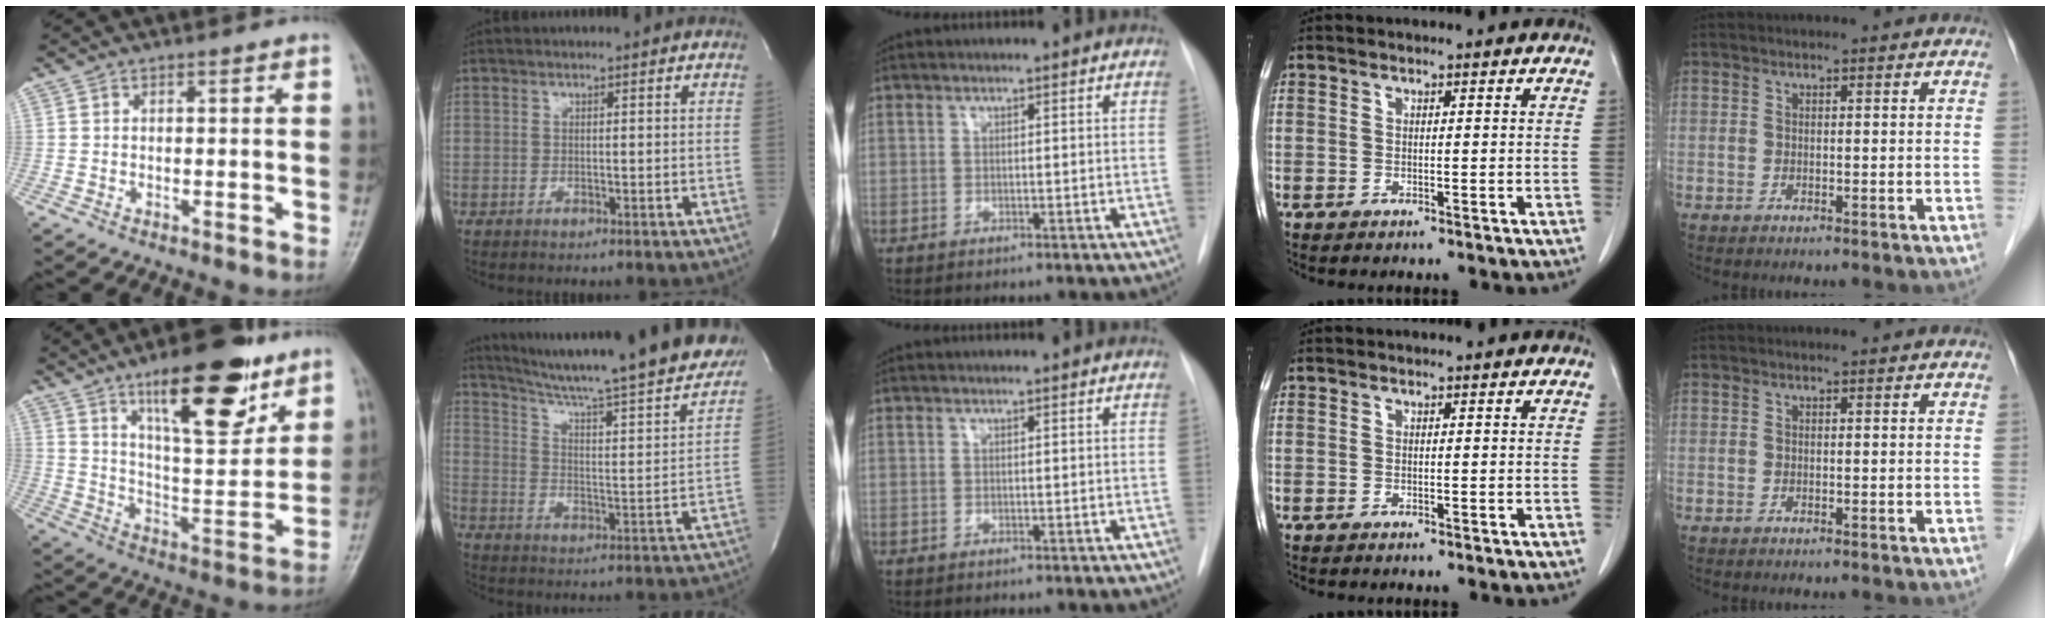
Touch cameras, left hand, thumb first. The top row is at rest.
{"thumb": {"total": 20.4, "force": [12.3, 7.0, 14.7], "torque": [-0.181, -0.066, 0.202]}, "index": {"total": 28.2, "force": [24.9, 1.7, 13.0], "torque": [-0.205, -0.069, 0.325]}}